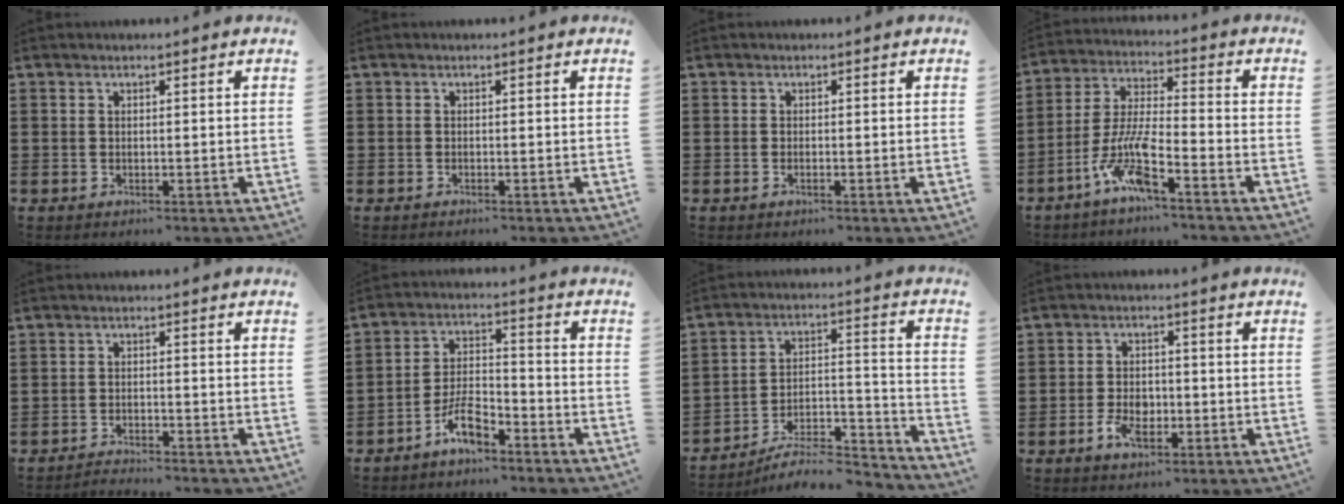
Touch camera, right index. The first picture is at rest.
{"total": 0.0}
{"total": 0.8, "force": [-0.4, 0.0, 0.7], "torque": [-0.012, -0.005, -0.006]}
{"total": 8.9, "force": [-6.0, 1.1, 6.4], "torque": [-0.155, -0.013, -0.120]}
{"total": 2.0, "force": [-2.0, -0.1, -0.2], "torque": [-0.001, 0.003, -0.044]}
{"total": 6.4, "force": [-4.7, 2.1, 3.8], "torque": [-0.083, 0.012, -0.091]}
{"total": 7.6, "force": [-6.8, 1.9, 2.7], "torque": [-0.030, 0.017, -0.129]}
{"total": 4.6, "force": [-1.9, 2.6, 3.3], "torque": [-0.073, -0.002, -0.036]}